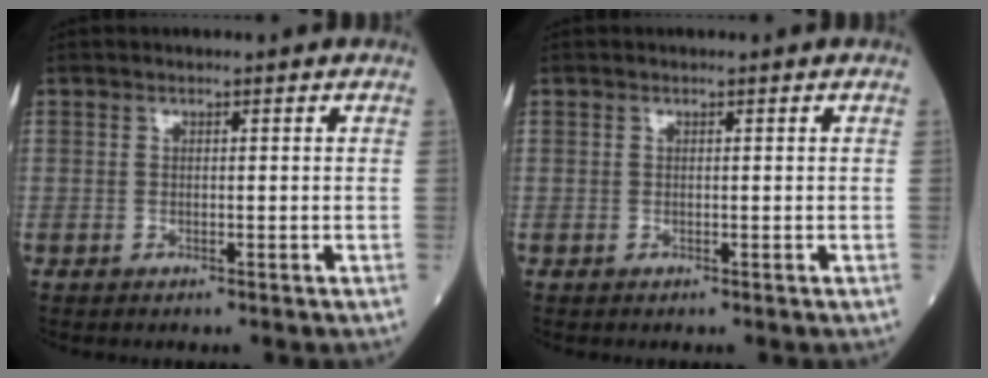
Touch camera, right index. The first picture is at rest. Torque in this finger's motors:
{"motor_torque": [-0.19, 0.14, -0.04, -0.04]}